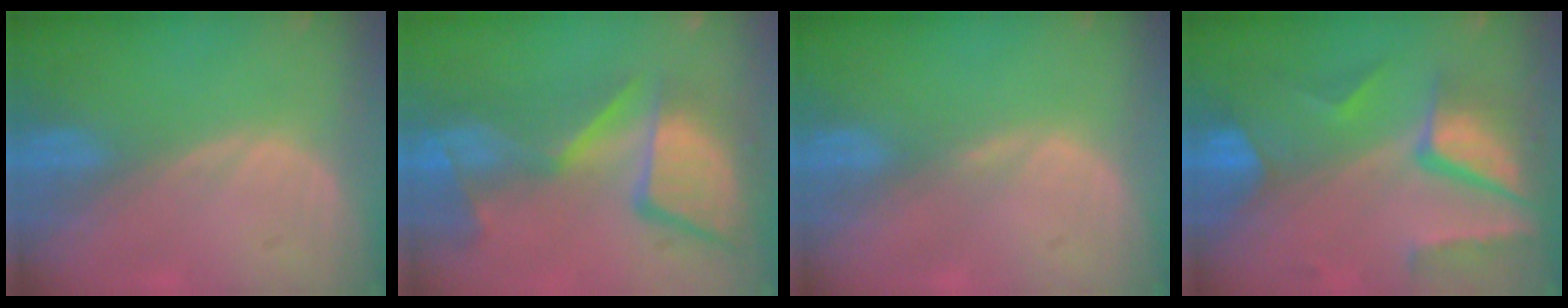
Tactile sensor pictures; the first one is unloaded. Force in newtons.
{"total": 13.2, "press": 11.2, "slide": 7.0}
{"total": 0.7, "press": 0.7, "slide": 0.2}
{"total": 10.3, "press": 8.8, "slide": 5.5}